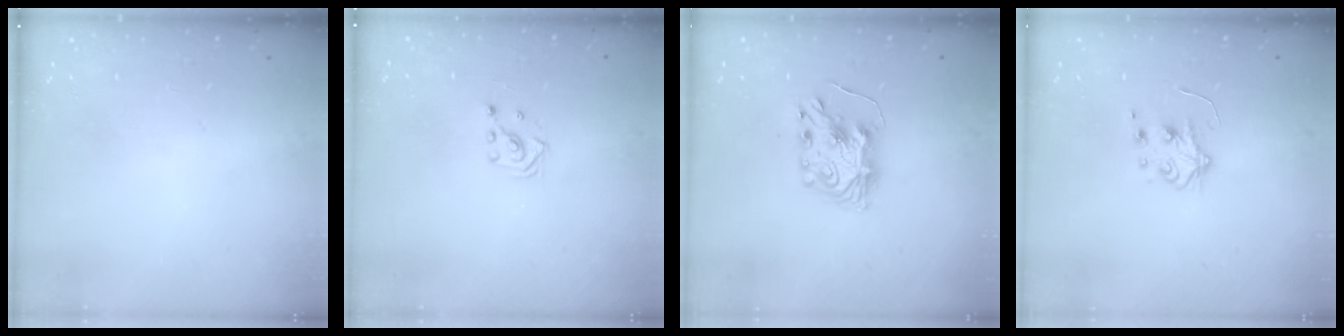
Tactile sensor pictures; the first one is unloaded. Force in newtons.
{"total": 2.6, "press": 2.6, "slide": 0.3}
{"total": 8.1, "press": 8.1, "slide": 0.5}
{"total": 4.9, "press": 4.8, "slide": 0.5}